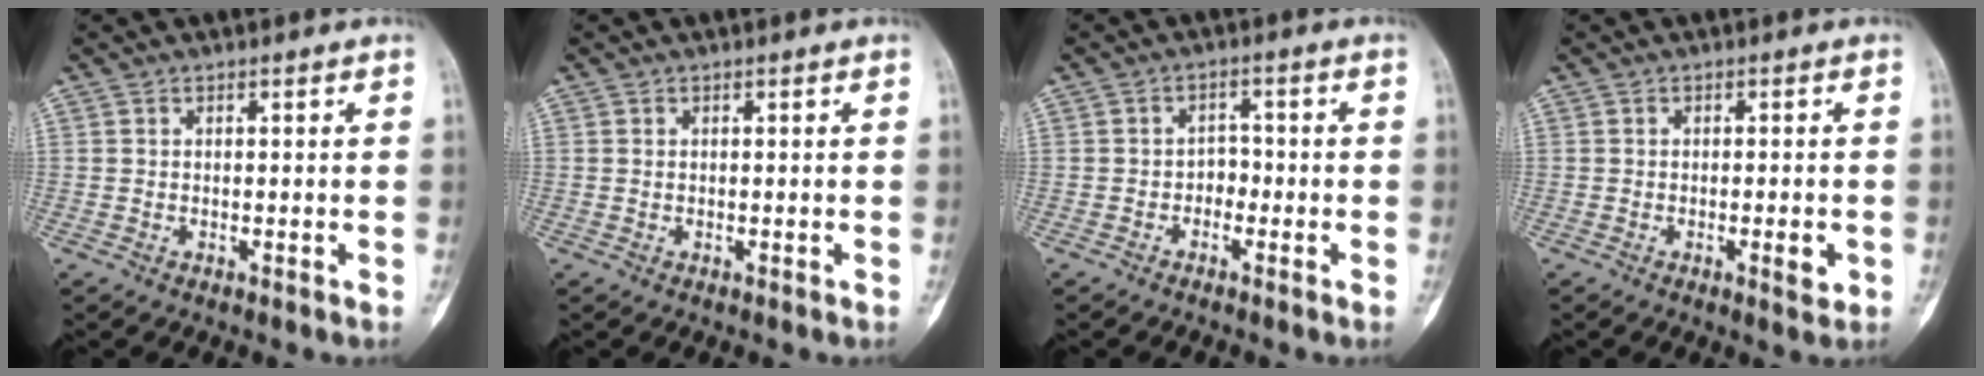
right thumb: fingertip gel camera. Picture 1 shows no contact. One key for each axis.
{"total": 0.0}
{"total": 2.5, "fx": -1.2, "fy": 1.9, "fz": 1.1, "tx": 0.004, "ty": 0.016, "tz": -0.026}
{"total": 3.1, "fx": -1.0, "fy": 1.0, "fz": 2.8, "tx": -0.036, "ty": -0.002, "tz": -0.012}